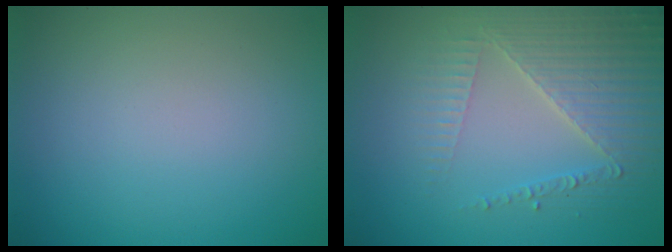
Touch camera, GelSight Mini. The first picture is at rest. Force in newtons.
{"total": 4.1, "press": 4.0, "slide": 0.6}